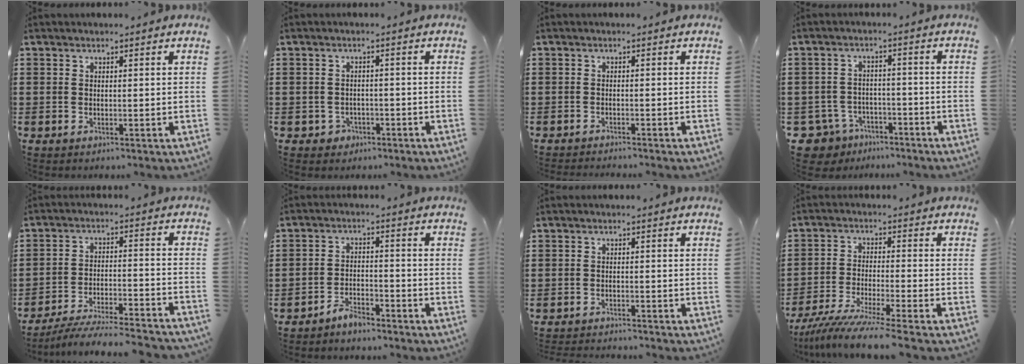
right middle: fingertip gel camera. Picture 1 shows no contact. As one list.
[{"total": 1.6, "force": [-1.1, 1.1, 0.3], "torque": [-0.013, -0.001, -0.026]}, {"total": 0.9, "force": [-0.9, -0.2, 0.0], "torque": [-0.004, -0.002, -0.018]}, {"total": 4.2, "force": [-3.7, 1.9, 0.7], "torque": [-0.050, -0.004, -0.084]}, {"total": 6.6, "force": [-6.2, -0.2, 2.1], "torque": [-0.038, -0.005, -0.119]}, {"total": 3.3, "force": [-3.2, 0.5, 0.7], "torque": [-0.017, 0.004, -0.065]}, {"total": 1.6, "force": [-1.6, 0.0, 0.0], "torque": [-0.006, -0.001, -0.032]}, {"total": 7.0, "force": [-6.2, -0.6, 3.3], "torque": [-0.075, -0.023, -0.120]}]